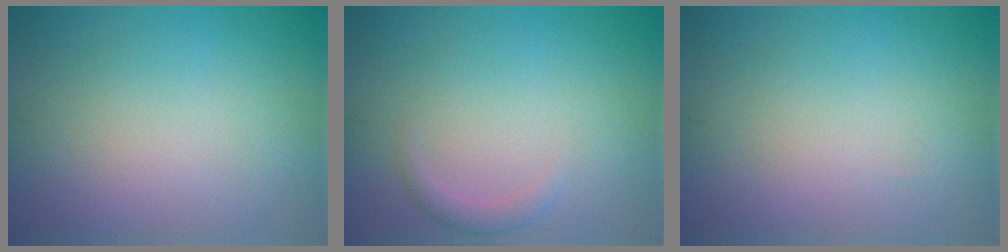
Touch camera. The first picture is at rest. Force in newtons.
{"total": 1.4, "press": 1.4, "slide": 0.1}
{"total": 0.0}